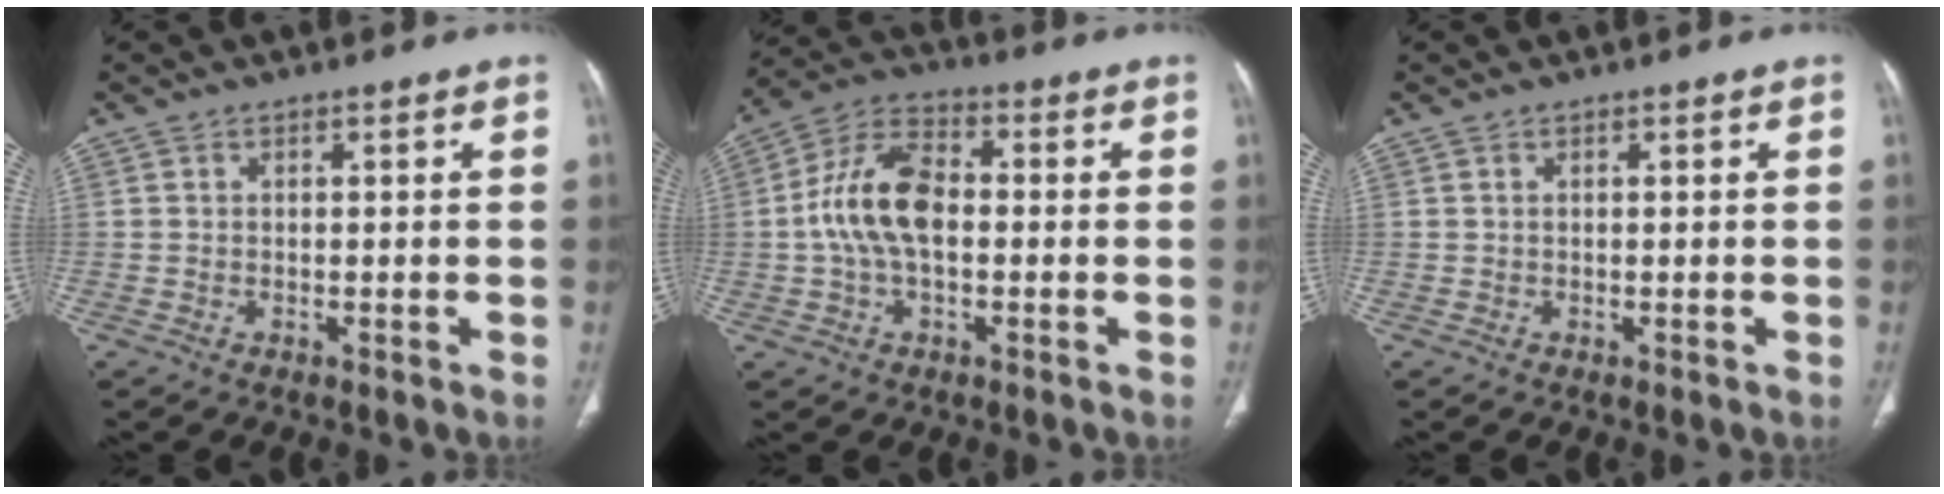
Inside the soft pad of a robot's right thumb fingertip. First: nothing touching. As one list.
[{"total": 12.0, "force": [-0.4, 6.8, 9.8], "torque": [-0.194, 0.032, -0.013]}, {"total": 0.0}]